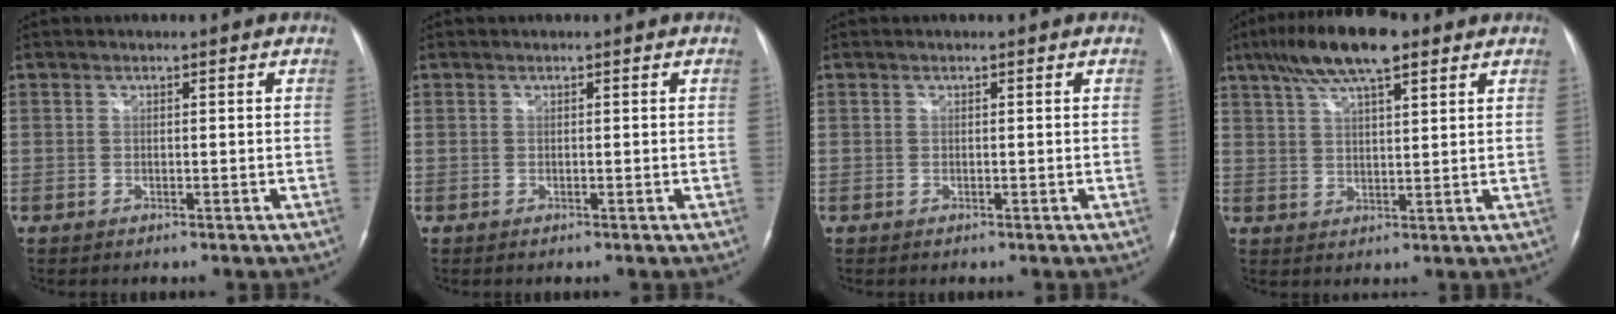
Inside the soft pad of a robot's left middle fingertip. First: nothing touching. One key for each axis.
{"total": 0.0}
{"total": 0.0}
{"total": 11.5, "fx": 7.5, "fy": 2.7, "fz": 8.3, "tx": -0.154, "ty": 0.024, "tz": 0.129}